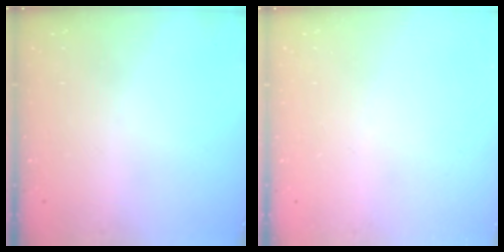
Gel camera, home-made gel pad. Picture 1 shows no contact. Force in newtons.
{"total": 0.0}